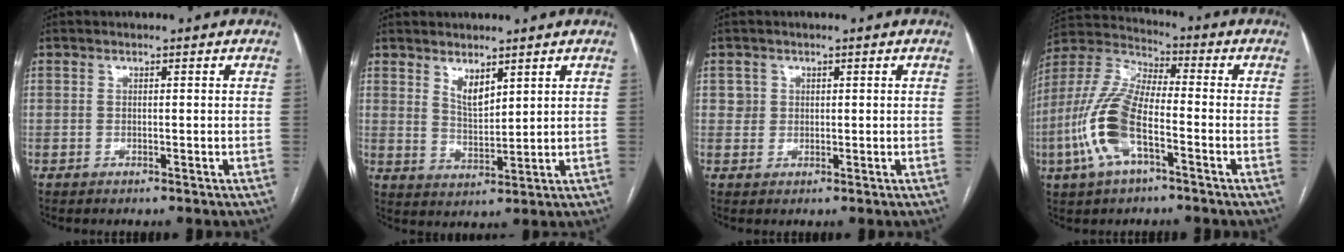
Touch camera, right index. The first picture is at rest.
{"total": 3.9, "force": [2.8, 1.3, 2.5], "torque": [-0.049, -0.012, 0.058]}
{"total": 1.3, "force": [0.4, 1.2, 0.0], "torque": [0.011, 0.003, 0.003]}
{"total": 13.6, "force": [-4.5, 4.7, 11.9], "torque": [-0.276, 0.003, -0.090]}